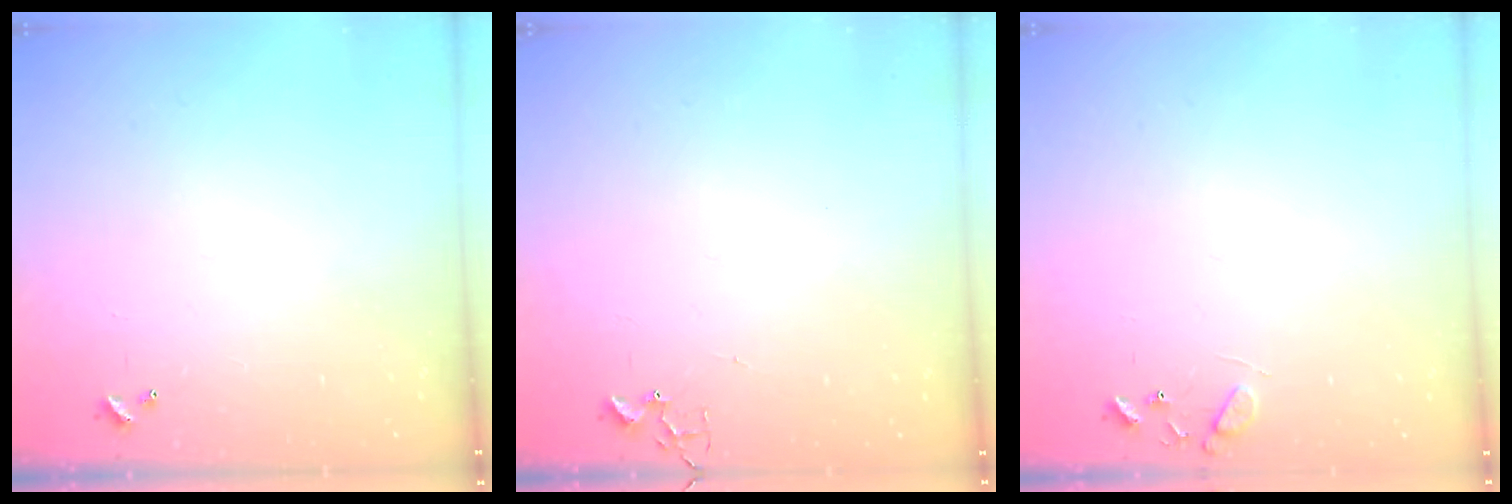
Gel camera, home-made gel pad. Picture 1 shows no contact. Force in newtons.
{"total": 1.9, "press": 1.9, "slide": 0.2}
{"total": 9.0, "press": 9.0, "slide": 0.6}